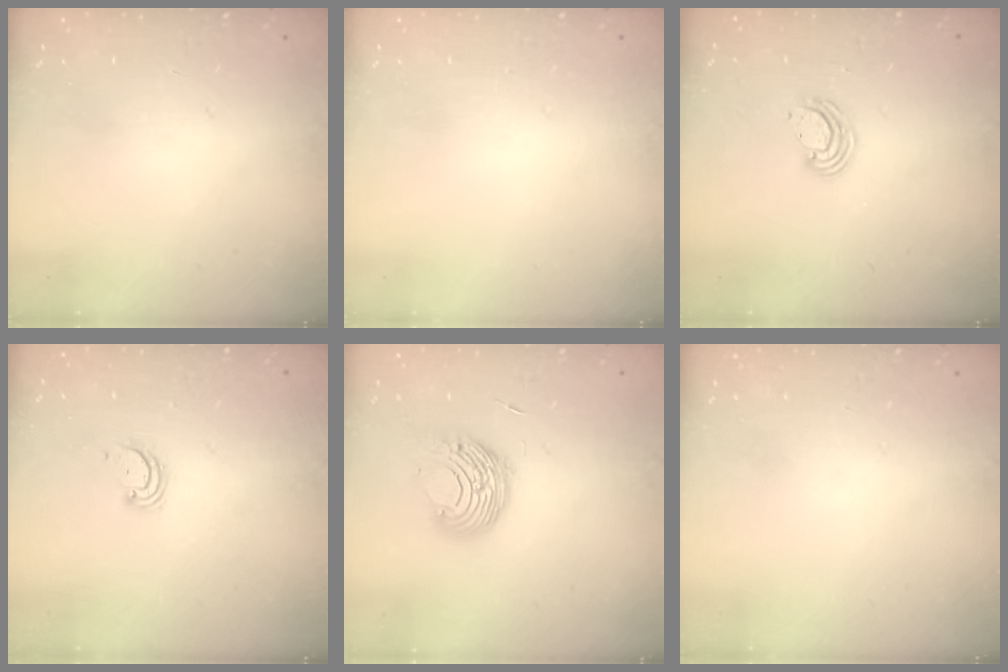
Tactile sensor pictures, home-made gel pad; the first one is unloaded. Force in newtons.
{"total": 0.0}
{"total": 4.8, "press": 4.8, "slide": 0.2}
{"total": 2.3, "press": 2.3, "slide": 0.2}
{"total": 9.6, "press": 9.6, "slide": 0.7}
{"total": 0.0}